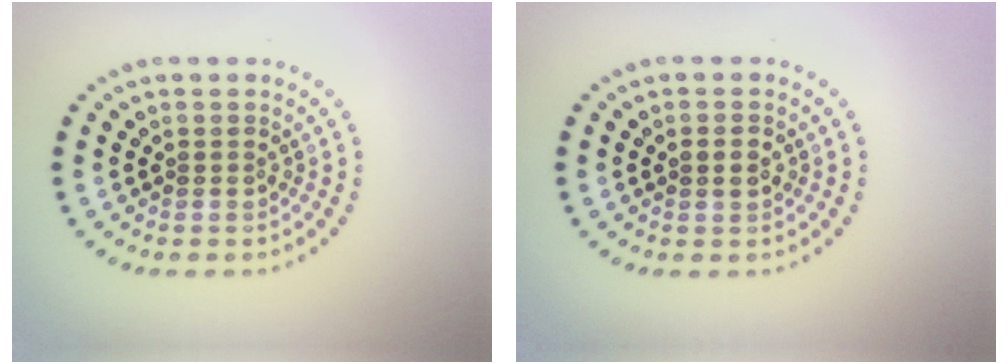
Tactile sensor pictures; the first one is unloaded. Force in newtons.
{"total": 1.1, "press": 1.0, "slide": 0.2}